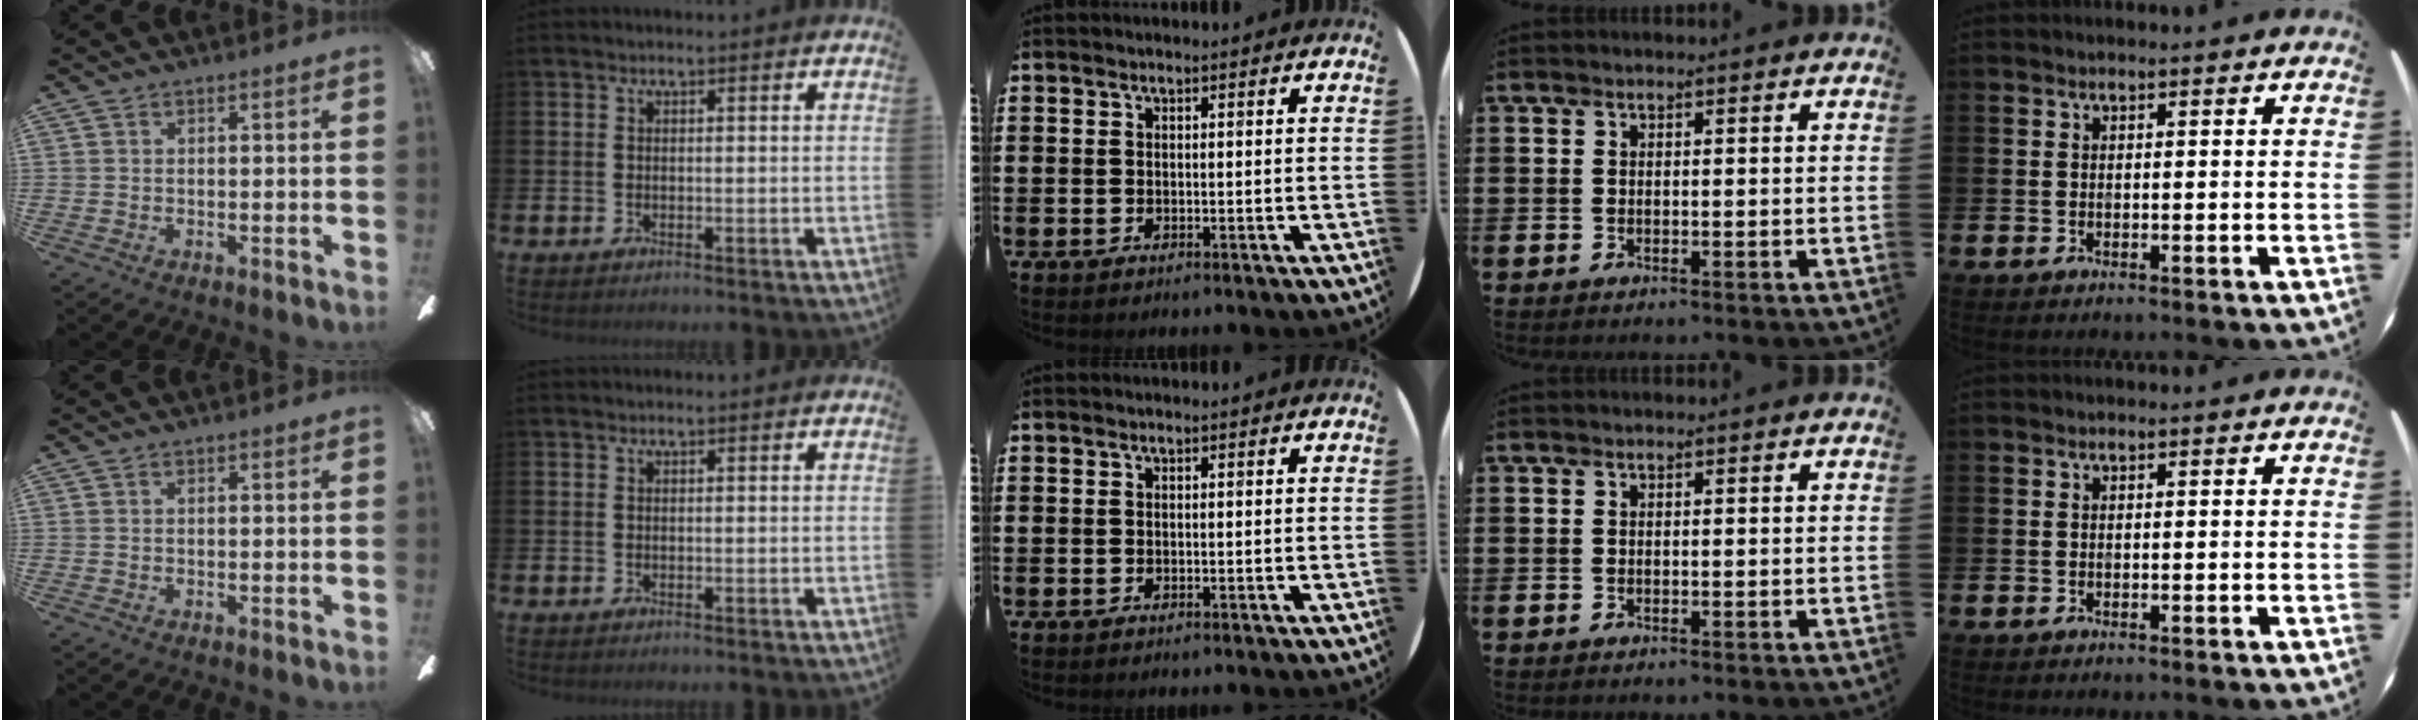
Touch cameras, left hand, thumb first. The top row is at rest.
{}